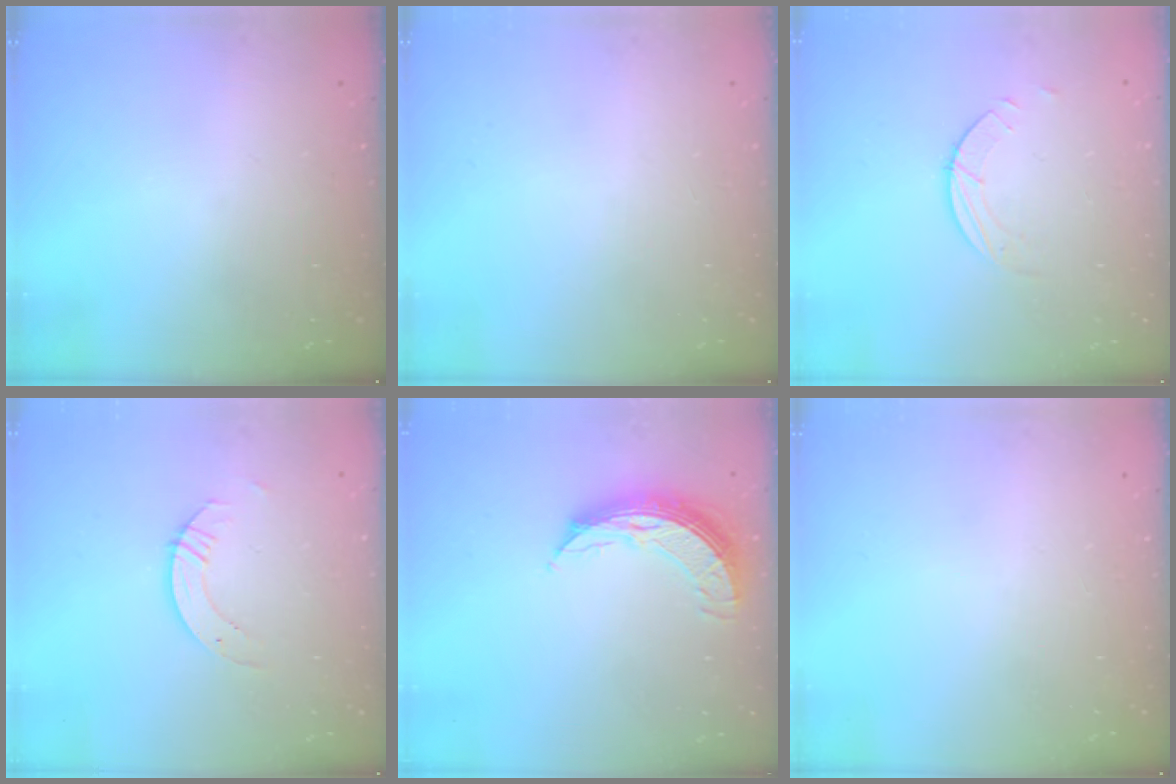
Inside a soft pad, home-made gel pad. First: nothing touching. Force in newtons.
{"total": 0.0}
{"total": 1.5, "press": 1.5, "slide": 0.1}
{"total": 3.7, "press": 3.6, "slide": 0.4}
{"total": 8.7, "press": 8.6, "slide": 0.9}
{"total": 0.0}